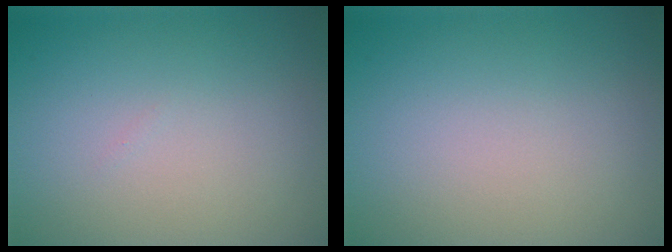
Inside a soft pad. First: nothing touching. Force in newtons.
{"total": 0.0}